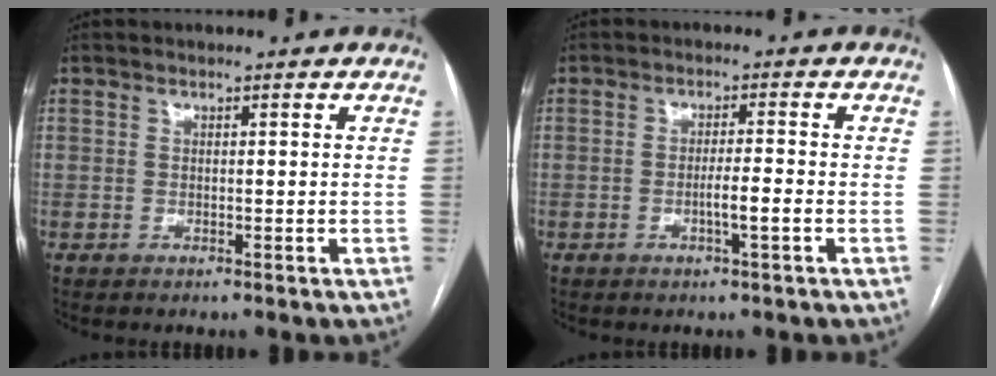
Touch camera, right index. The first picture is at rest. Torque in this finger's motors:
{"motor_torque": [0.41, -0.32, 0.33, 0.08]}